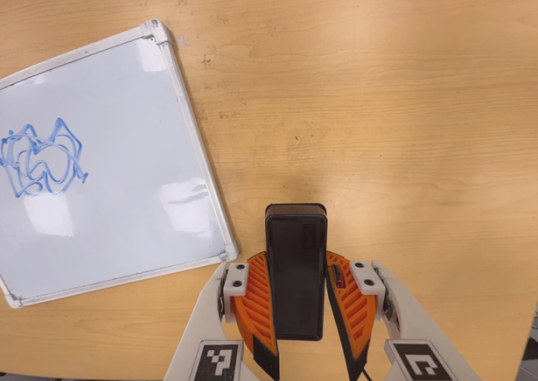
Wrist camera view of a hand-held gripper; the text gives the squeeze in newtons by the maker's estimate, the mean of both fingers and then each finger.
{"total": 9.2, "left": 7.1, "right": 11.3}